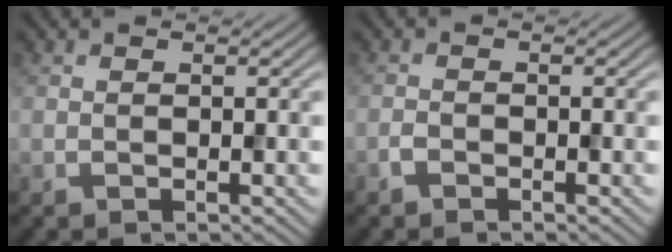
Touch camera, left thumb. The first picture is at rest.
{"total": 1.0, "force": [-0.8, 0.4, 0.4], "torque": [-0.008, 0.001, -0.019]}